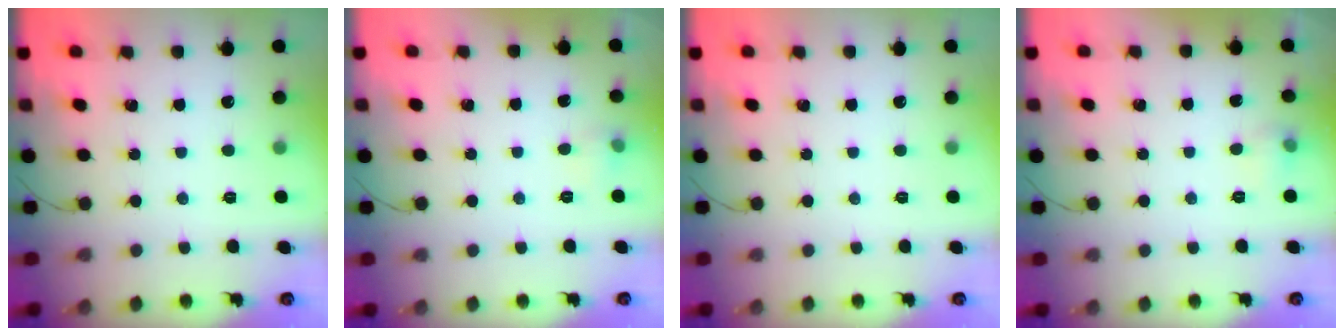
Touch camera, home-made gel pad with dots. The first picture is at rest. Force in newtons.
{"total": 5.7, "press": 4.1, "slide": 3.9}
{"total": 0.0}
{"total": 4.9, "press": 4.6, "slide": 1.8}